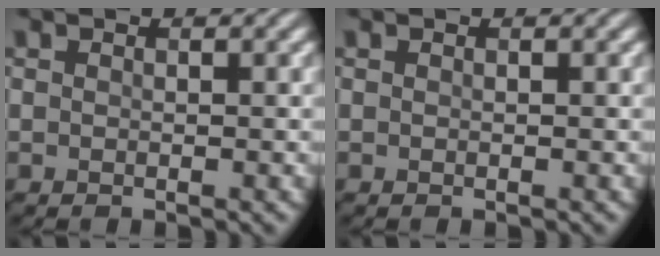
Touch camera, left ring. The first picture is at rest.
{"total": 0.0}